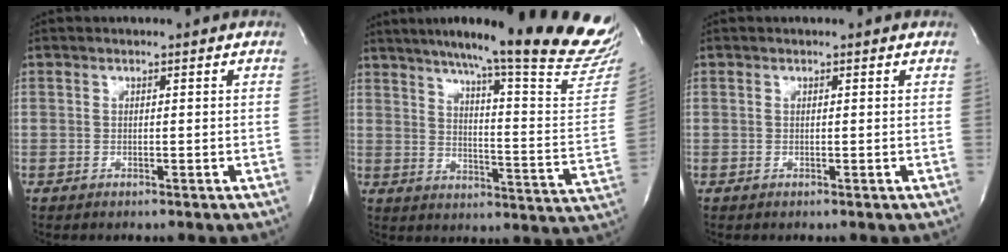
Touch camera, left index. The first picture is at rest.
{"total": 27.9, "force": [23.6, -0.1, 14.9], "torque": [-0.197, -0.092, 0.296]}
{"total": 0.0}